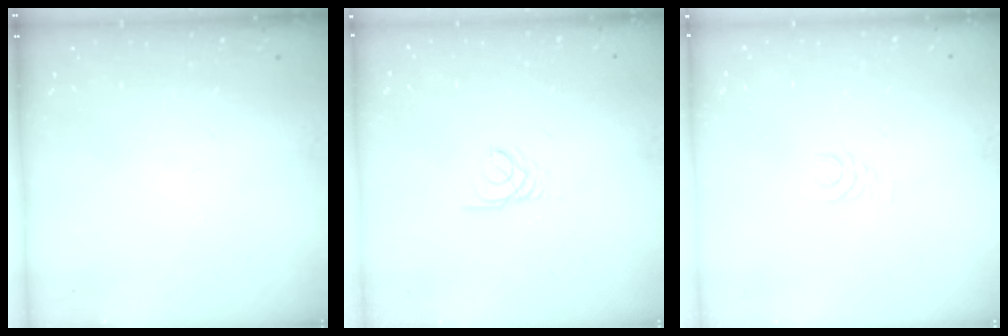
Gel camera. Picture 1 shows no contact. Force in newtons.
{"total": 2.5, "press": 2.5, "slide": 0.2}
{"total": 3.7, "press": 3.7, "slide": 0.4}